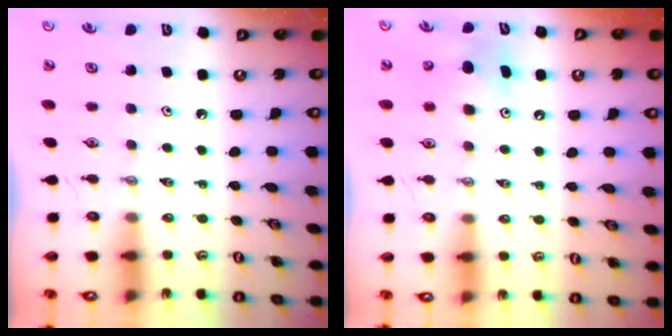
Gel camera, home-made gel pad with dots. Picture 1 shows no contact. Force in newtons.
{"total": 7.0, "press": 6.8, "slide": 1.7}